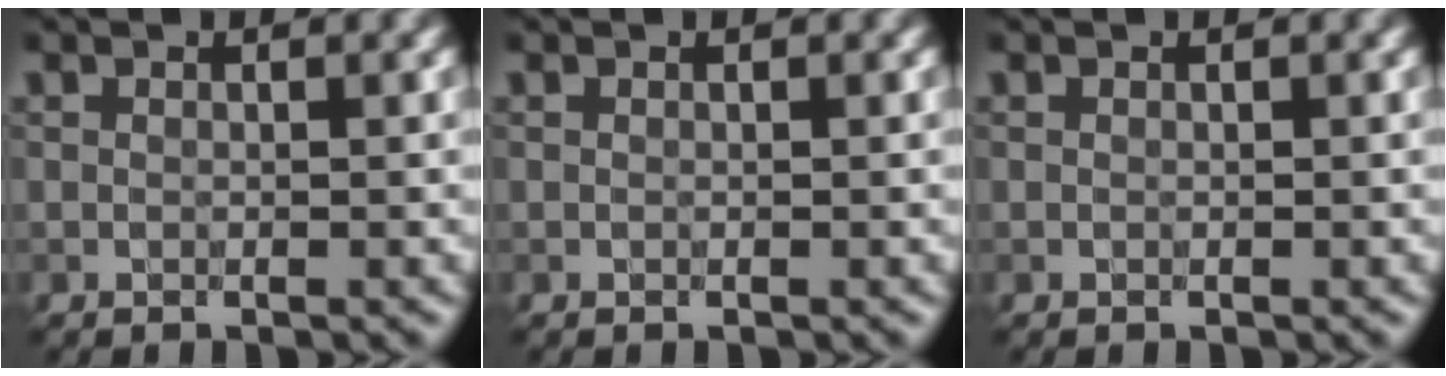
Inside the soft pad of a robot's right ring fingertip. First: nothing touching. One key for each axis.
{"total": 0.0}
{"total": 0.0}